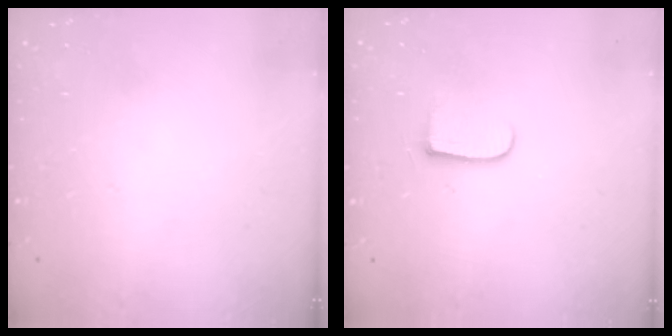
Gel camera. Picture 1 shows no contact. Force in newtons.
{"total": 6.9, "press": 6.9, "slide": 0.7}